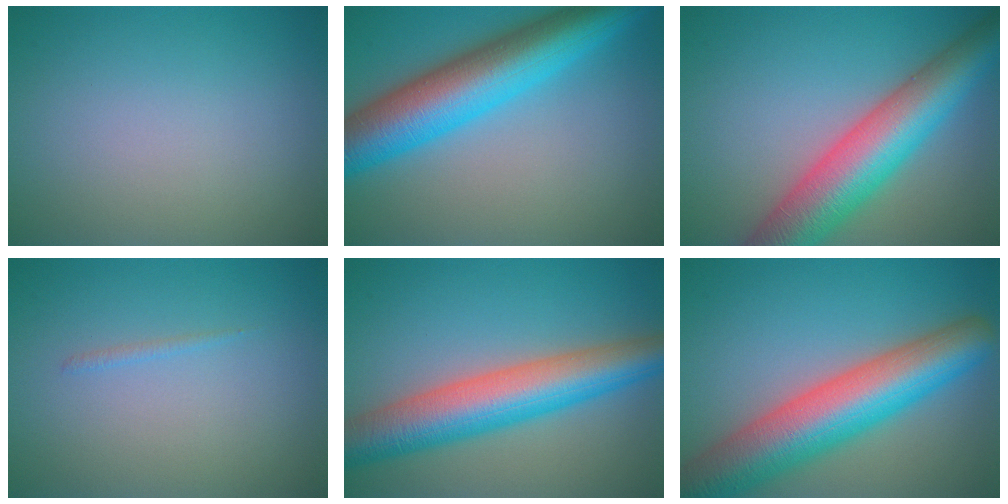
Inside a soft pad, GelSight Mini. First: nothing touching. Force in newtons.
{"total": 10.7, "press": 10.7, "slide": 0.2}
{"total": 10.8, "press": 10.8, "slide": 0.3}
{"total": 0.5, "press": 0.5, "slide": 0.1}
{"total": 9.0, "press": 8.9, "slide": 0.1}
{"total": 10.9, "press": 10.9, "slide": 0.6}